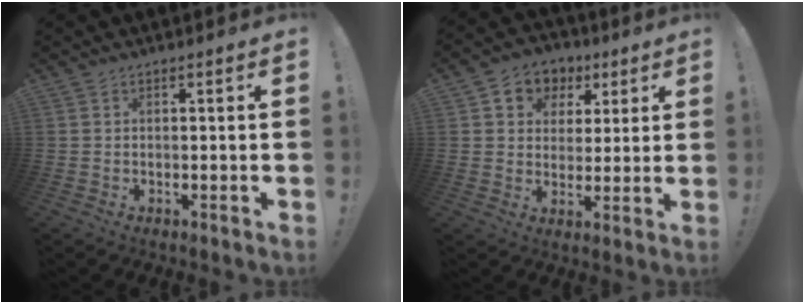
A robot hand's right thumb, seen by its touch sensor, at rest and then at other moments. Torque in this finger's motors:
{"motor_torque": [0.96, 1.69, 0.54, 0.34, 0.01]}